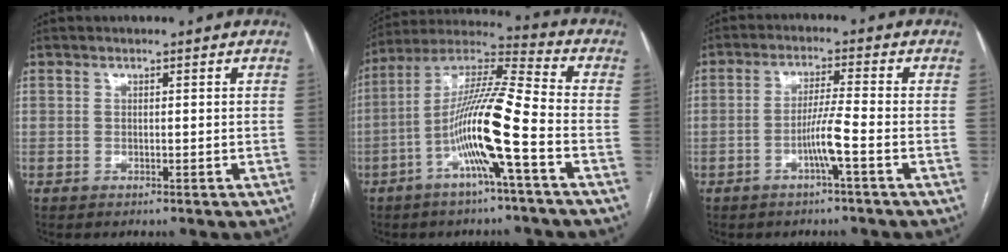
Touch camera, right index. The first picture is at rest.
{"total": 14.1, "force": [-4.7, -0.4, 13.3], "torque": [-0.255, 0.011, -0.095]}
{"total": 4.8, "force": [-2.0, -0.7, 4.3], "torque": [-0.085, 0.003, -0.038]}